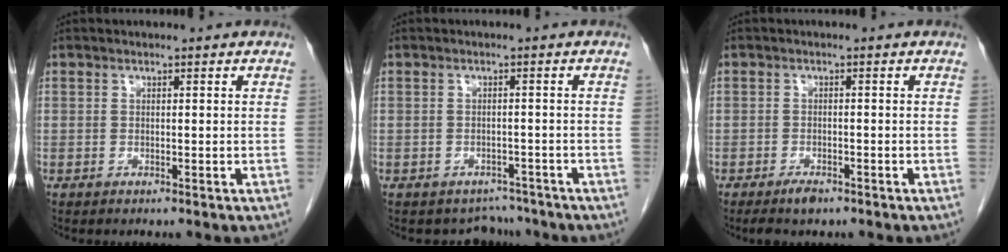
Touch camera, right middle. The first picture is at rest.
{"total": 3.8, "force": [-3.4, 1.6, -0.7], "torque": [0.012, 0.013, -0.044]}
{"total": 2.5, "force": [-1.8, 0.8, 1.5], "torque": [-0.033, -0.003, -0.028]}